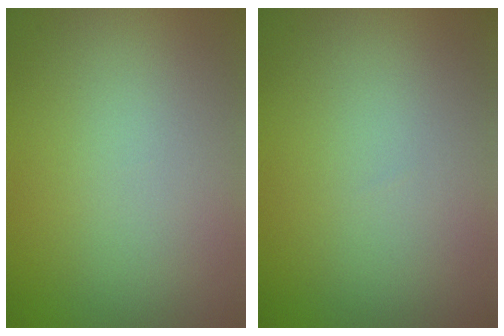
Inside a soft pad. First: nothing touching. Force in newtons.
{"total": 0.0}